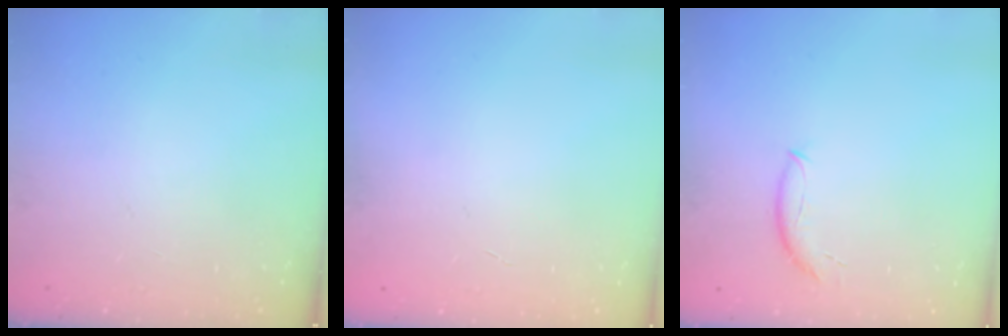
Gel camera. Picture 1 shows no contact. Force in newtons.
{"total": 0.0}
{"total": 7.4, "press": 7.4, "slide": 1.0}